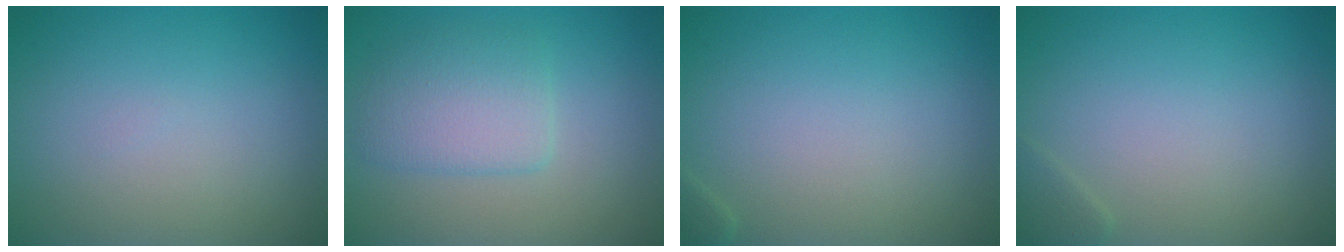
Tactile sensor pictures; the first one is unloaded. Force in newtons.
{"total": 3.5, "press": 3.5, "slide": 0.1}
{"total": 0.6, "press": 0.6, "slide": 0.0}
{"total": 0.8, "press": 0.8, "slide": 0.1}